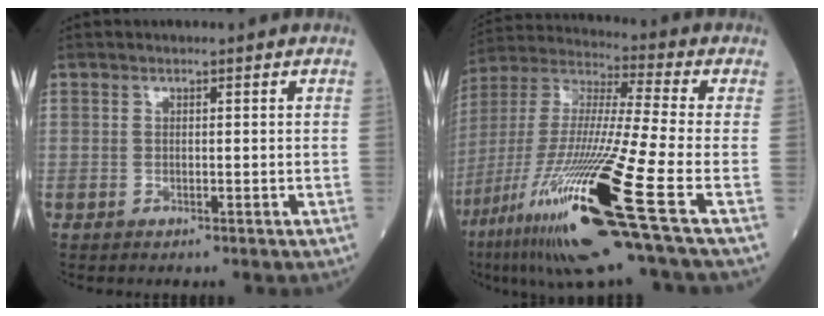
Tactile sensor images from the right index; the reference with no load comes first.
{"total": 24.5, "force": [-11.0, 0.1, 21.9], "torque": [-0.435, -0.059, -0.205]}